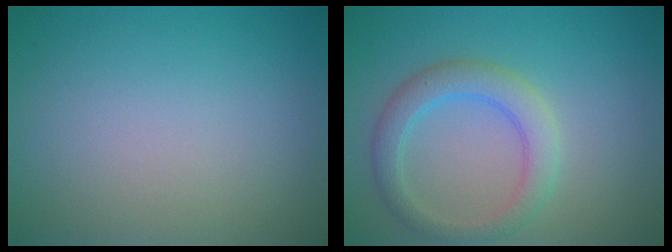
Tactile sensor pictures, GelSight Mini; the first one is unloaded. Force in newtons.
{"total": 3.4, "press": 3.4, "slide": 0.1}